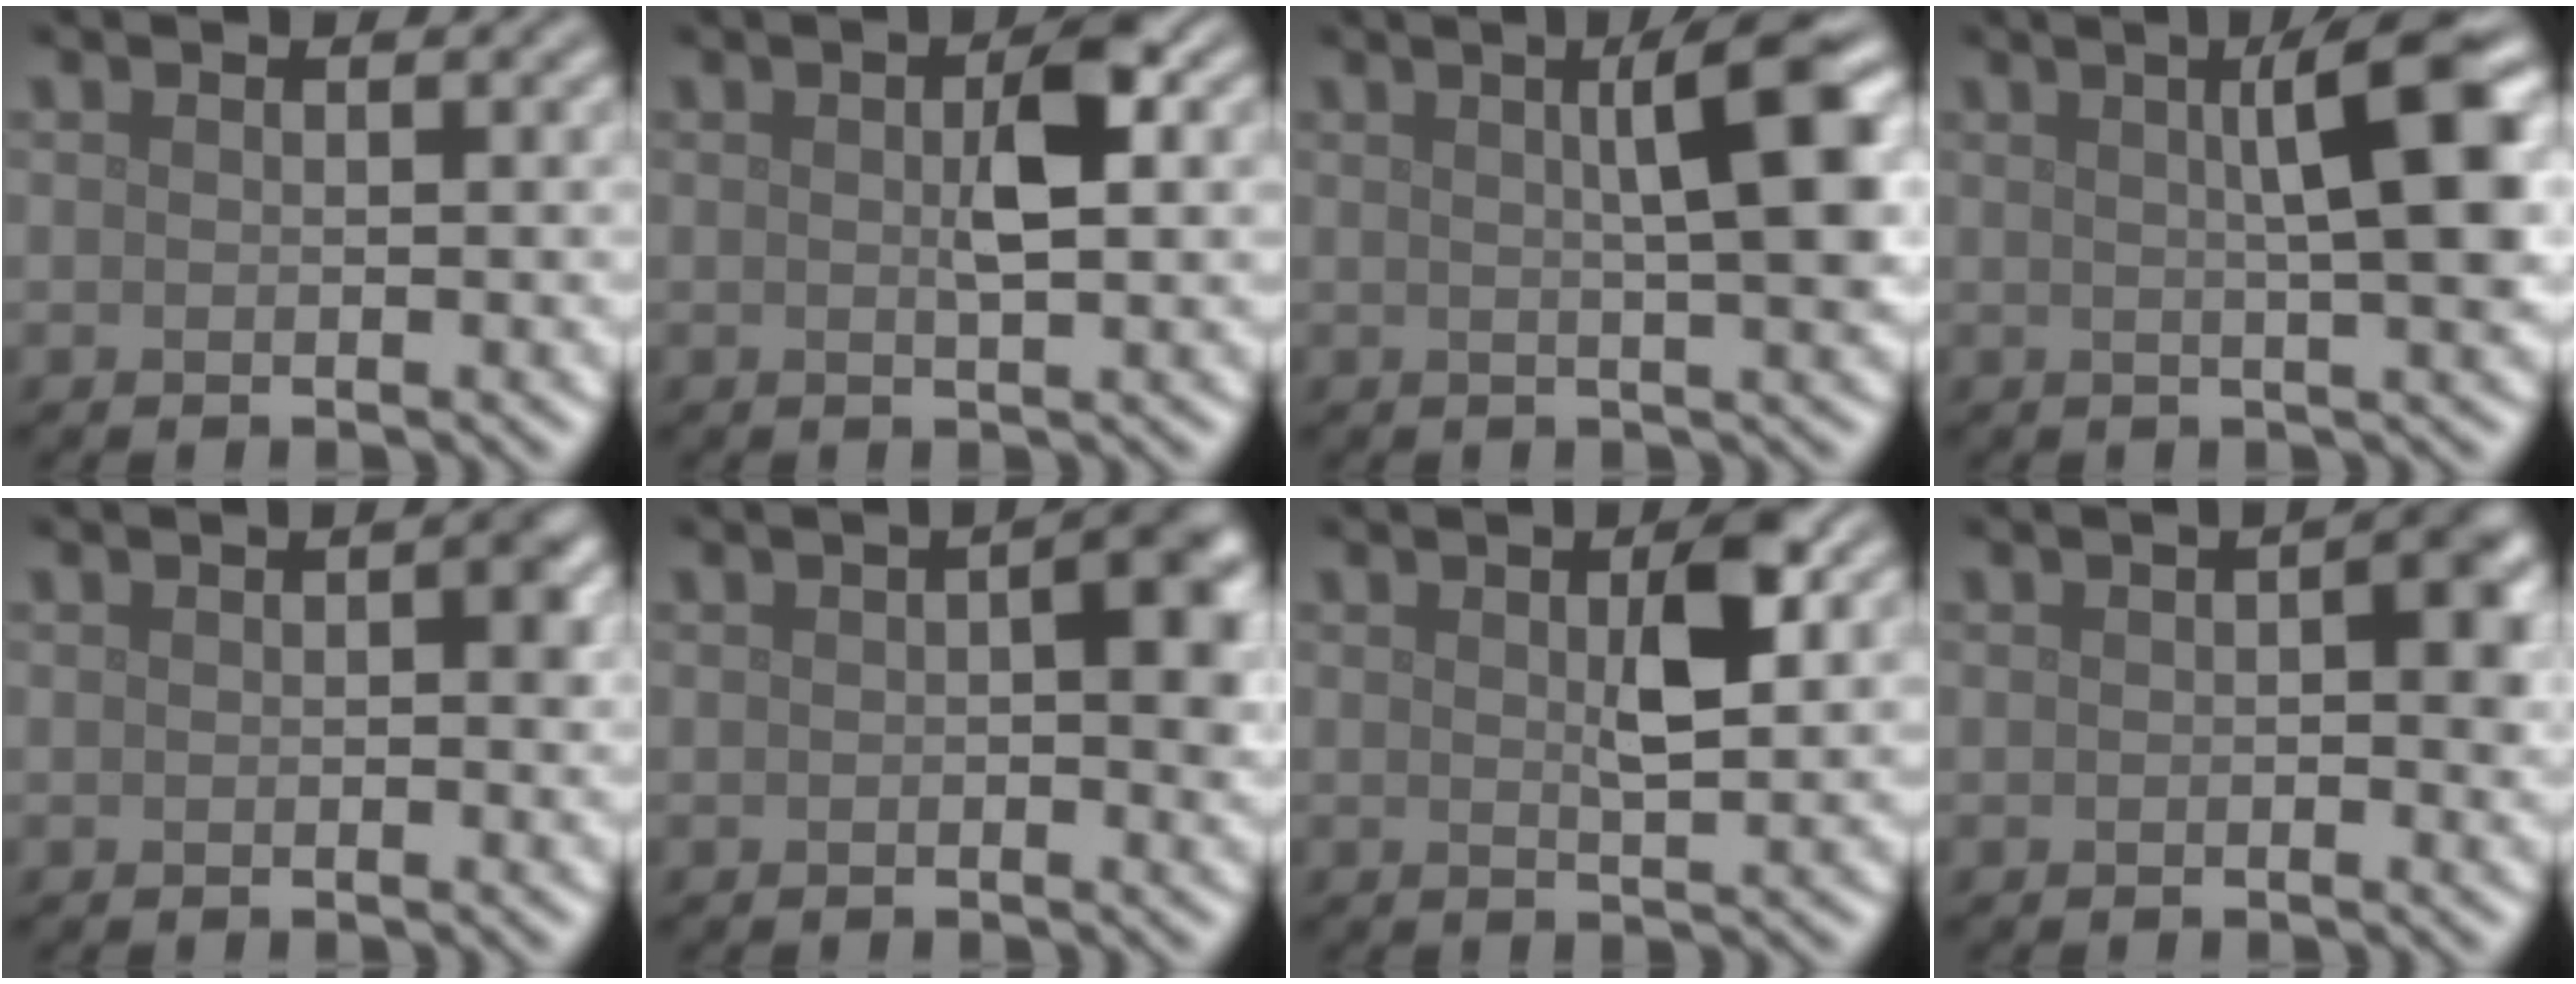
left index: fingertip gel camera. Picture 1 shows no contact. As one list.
[{"total": 3.3, "force": [0.5, 0.9, 3.1], "torque": [-0.053, 0.004, 0.006]}, {"total": 6.3, "force": [1.5, 1.2, 6.0], "torque": [-0.069, 0.014, 0.020]}, {"total": 7.0, "force": [1.7, 1.4, 6.7], "torque": [-0.074, 0.015, 0.023]}, {"total": 1.6, "force": [0.2, 0.6, 1.4], "torque": [-0.013, 0.002, 0.003]}, {"total": 3.6, "force": [0.4, 1.2, 3.4], "torque": [-0.041, 0.007, 0.001]}, {"total": 3.7, "force": [1.1, 1.0, 3.4], "torque": [-0.059, 0.002, 0.016]}, {"total": 3.1, "force": [0.4, 1.3, 2.8], "torque": [-0.028, 0.007, 0.001]}]